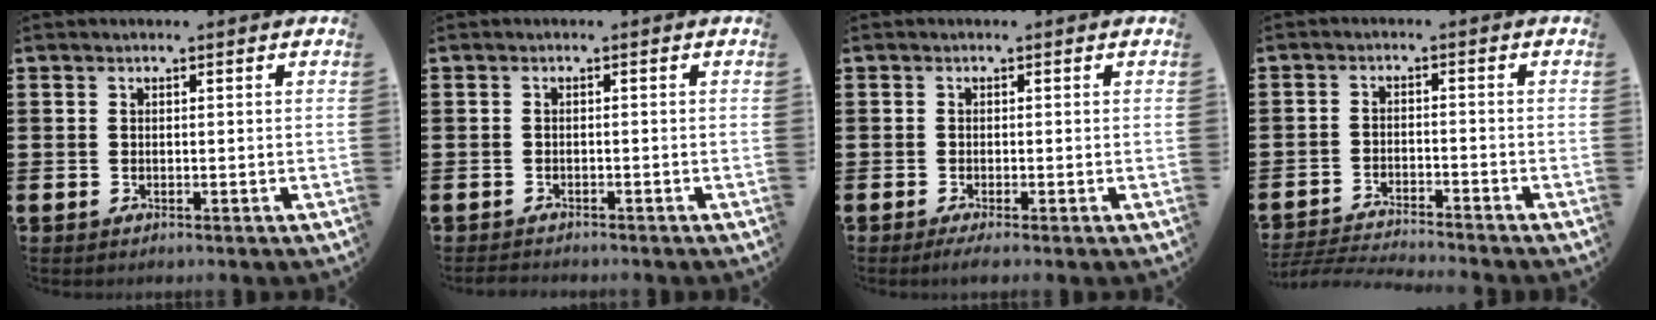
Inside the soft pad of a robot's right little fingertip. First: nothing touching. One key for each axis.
{"total": 0.7, "fx": -0.7, "fy": 0.1, "fz": -0.1, "tx": -0.002, "ty": 0.000, "tz": -0.014}
{"total": 0.9, "fx": -0.2, "fy": 0.1, "fz": 0.9, "tx": -0.014, "ty": -0.002, "tz": -0.004}
{"total": 2.9, "fx": -2.9, "fy": -0.2, "fz": 0.3, "tx": -0.006, "ty": -0.001, "tz": -0.061}